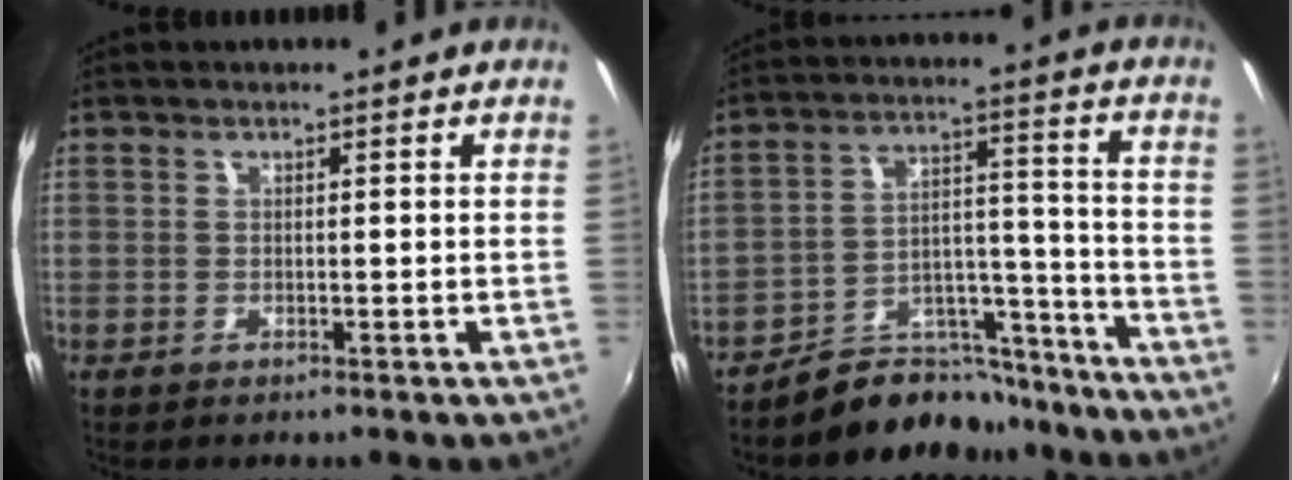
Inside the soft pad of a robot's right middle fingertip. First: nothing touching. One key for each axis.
{"total": 12.5, "fx": -11.3, "fy": 5.1, "fz": 2.0, "tx": -0.023, "ty": 0.058, "tz": -0.167}